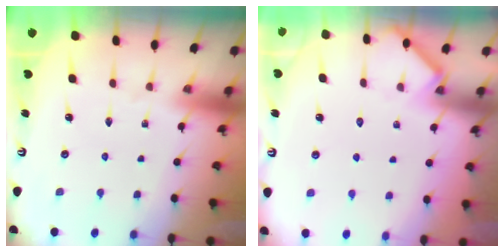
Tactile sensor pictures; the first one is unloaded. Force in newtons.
{"total": 3.4, "press": 3.3, "slide": 0.4}